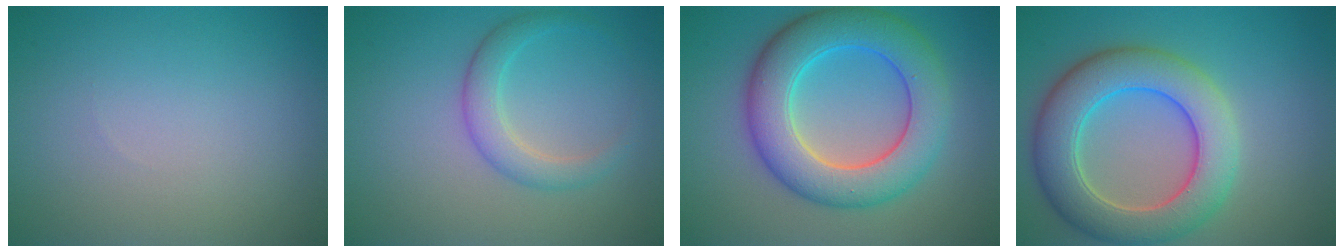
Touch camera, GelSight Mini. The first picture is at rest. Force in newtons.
{"total": 2.8, "press": 2.8, "slide": 0.0}
{"total": 8.7, "press": 8.7, "slide": 0.3}
{"total": 8.1, "press": 8.1, "slide": 0.5}